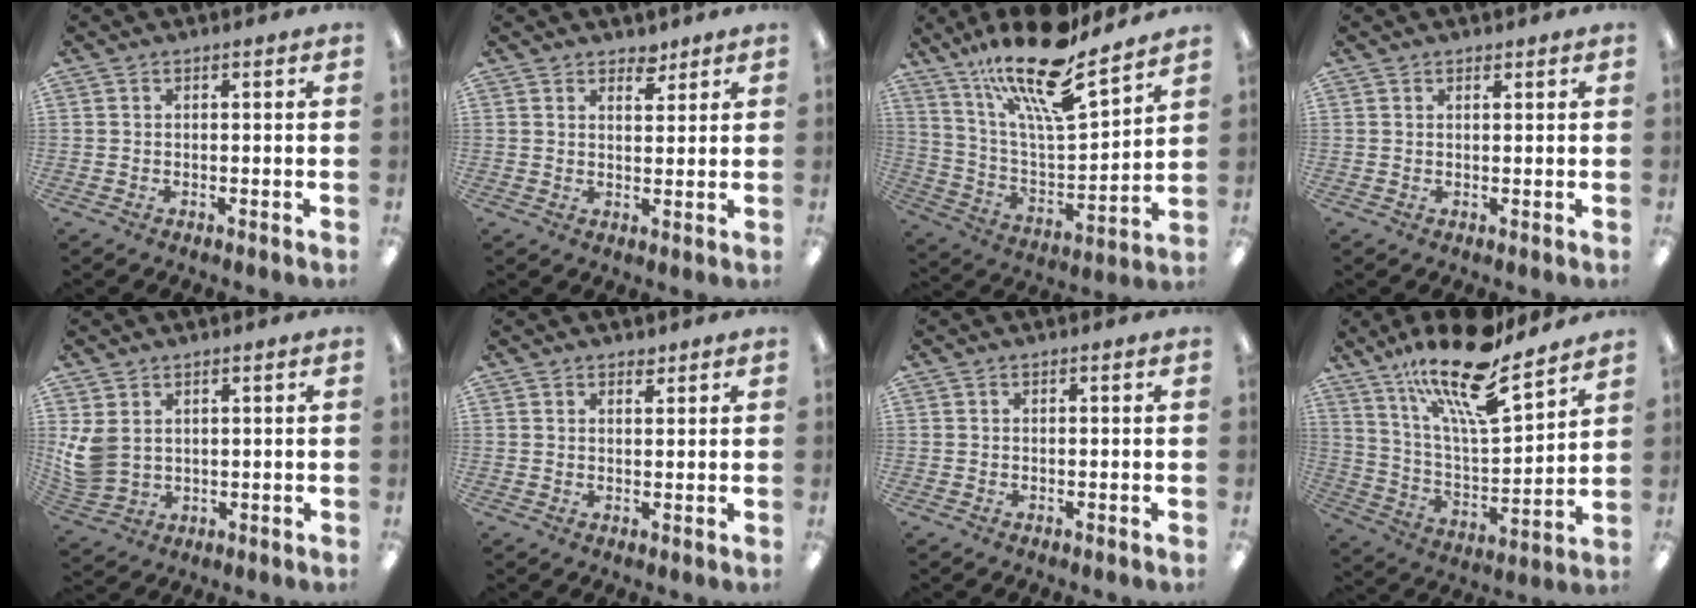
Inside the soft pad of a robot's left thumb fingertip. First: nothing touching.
{"total": 3.9, "force": [3.2, 1.9, 1.2], "torque": [0.003, -0.021, 0.053]}
{"total": 21.4, "force": [16.3, 5.2, 12.7], "torque": [-0.231, -0.103, 0.276]}
{"total": 0.9, "force": [0.8, 0.4, 0.2], "torque": [0.004, -0.003, 0.013]}
{"total": 6.7, "force": [2.5, 5.1, 3.5], "torque": [-0.092, -0.005, 0.052]}
{"total": 1.9, "force": [1.6, 0.8, 0.6], "torque": [0.004, -0.009, 0.027]}
{"total": 0.0}
{"total": 21.1, "force": [16.3, 5.1, 12.4], "torque": [-0.227, -0.099, 0.275]}